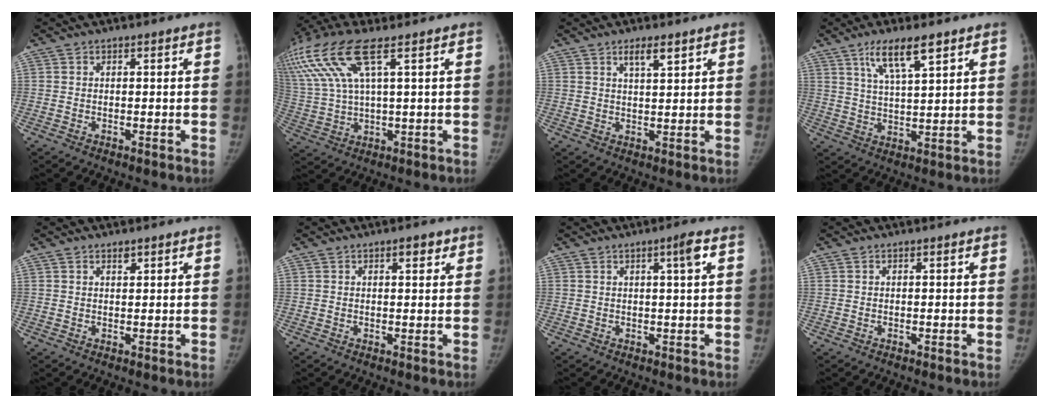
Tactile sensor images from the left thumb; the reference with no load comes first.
{"total": 17.7, "force": [8.2, 5.5, 14.7], "torque": [-0.383, 0.009, 0.165]}
{"total": 3.6, "force": [2.3, 0.8, 2.6], "torque": [-0.042, -0.014, 0.042]}
{"total": 8.4, "force": [5.1, 1.8, 6.5], "torque": [-0.113, -0.023, 0.098]}
{"total": 1.0, "force": [0.8, 0.4, 0.5], "torque": [-0.002, -0.005, 0.011]}
{"total": 2.3, "force": [1.3, 1.0, 1.7], "torque": [-0.014, -0.004, 0.016]}
{"total": 2.9, "force": [1.0, -0.3, 2.7], "torque": [-0.043, -0.001, 0.016]}
{"total": 0.0}